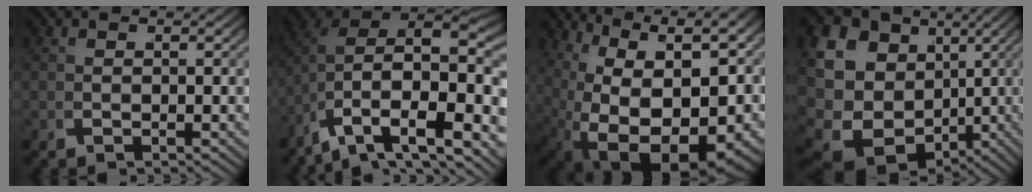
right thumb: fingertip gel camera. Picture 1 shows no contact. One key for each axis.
{"total": 13.4, "fx": -1.6, "fy": 9.0, "fz": 9.8, "tx": -0.155, "ty": -0.054, "tz": -0.012}
{"total": 22.0, "fx": -0.7, "fy": 14.6, "fz": 16.4, "tx": -0.306, "ty": -0.076, "tz": 0.028}
{"total": 15.1, "fx": -1.0, "fy": 12.0, "fz": 9.1, "tx": -0.194, "ty": -0.047, "tz": 0.000}